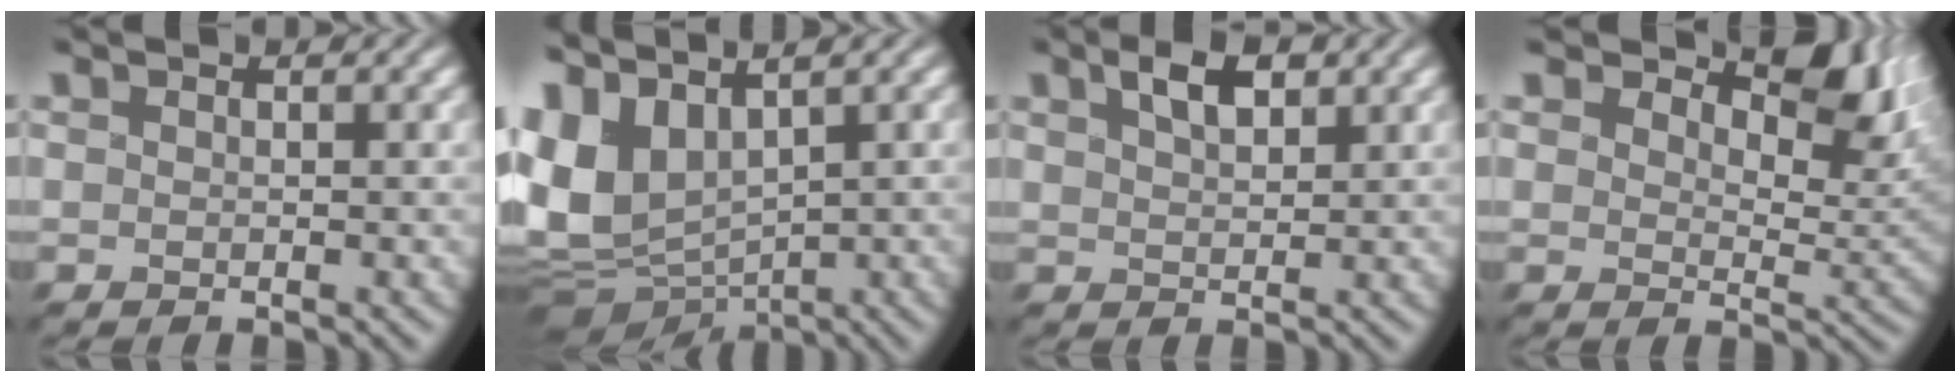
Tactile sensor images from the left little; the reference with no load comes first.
{"total": 8.8, "force": [1.8, 5.5, 6.6], "torque": [-0.165, -0.012, 0.031]}
{"total": 3.1, "force": [1.3, 1.5, 2.3], "torque": [-0.046, 0.000, 0.019]}
{"total": 7.4, "force": [4.5, 3.6, 4.5], "torque": [-0.066, -0.009, 0.069]}